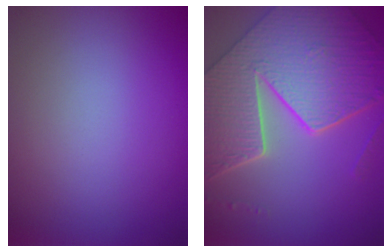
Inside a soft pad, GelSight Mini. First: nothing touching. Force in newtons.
{"total": 9.6, "press": 7.1, "slide": 6.5}